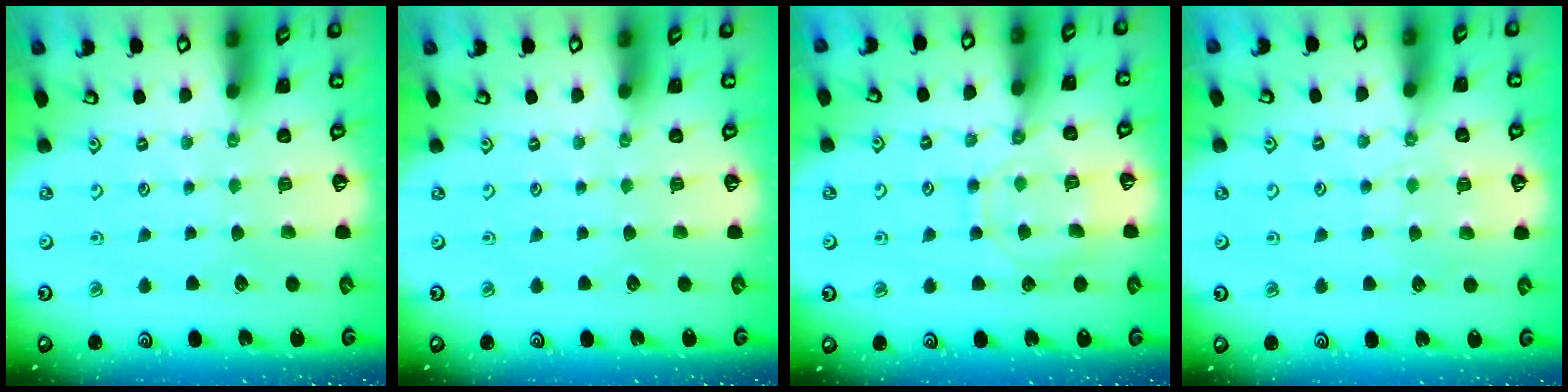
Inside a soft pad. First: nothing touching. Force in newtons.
{"total": 0.0}
{"total": 10.5, "press": 10.4, "slide": 0.8}
{"total": 6.5, "press": 6.4, "slide": 0.6}